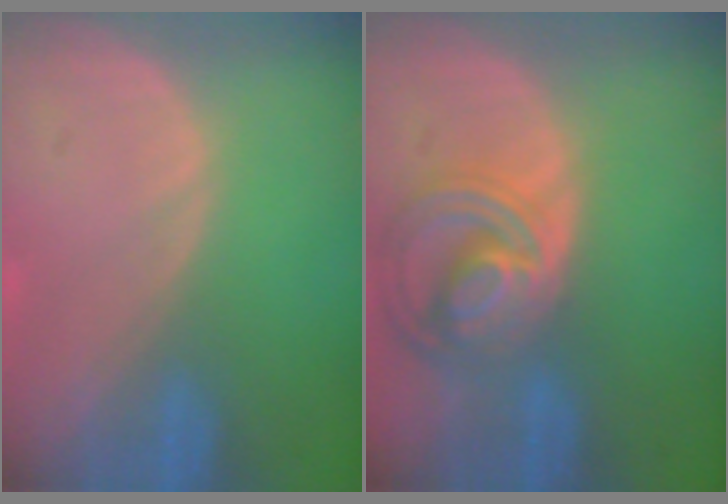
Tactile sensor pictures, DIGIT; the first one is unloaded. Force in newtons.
{"total": 8.7, "press": 7.6, "slide": 4.3}